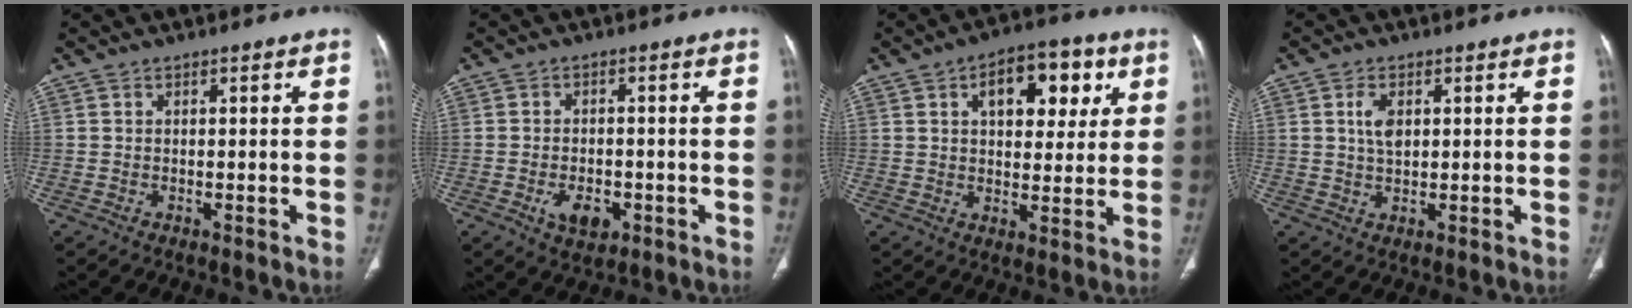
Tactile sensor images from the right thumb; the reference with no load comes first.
{"total": 5.4, "force": [-2.1, 3.3, 3.7], "torque": [-0.053, 0.006, -0.027]}
{"total": 13.1, "force": [4.9, 7.3, 9.7], "torque": [-0.094, -0.002, 0.070]}
{"total": 3.9, "force": [1.1, 2.2, 3.0], "torque": [-0.053, -0.002, 0.022]}